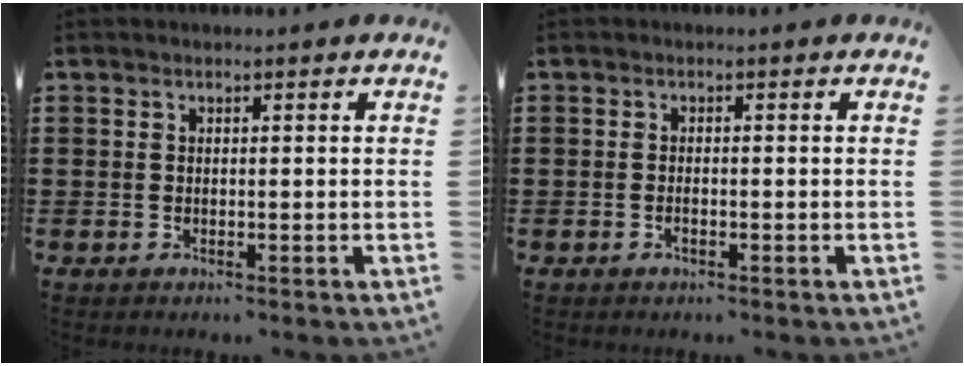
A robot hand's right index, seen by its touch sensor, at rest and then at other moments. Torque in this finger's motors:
{"motor_torque": [0.24, 1.89, 0.01, 0.00]}